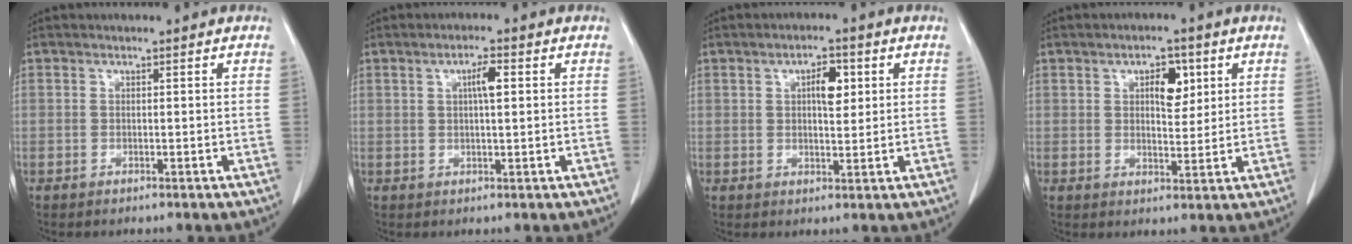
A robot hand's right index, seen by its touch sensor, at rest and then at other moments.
{"total": 3.2, "force": [0.8, 0.5, 3.0], "torque": [-0.052, 0.005, 0.012]}
{"total": 4.4, "force": [1.3, 1.8, 3.8], "torque": [-0.058, 0.006, 0.019]}
{"total": 5.1, "force": [2.0, 2.5, 4.0], "torque": [-0.059, 0.006, 0.031]}